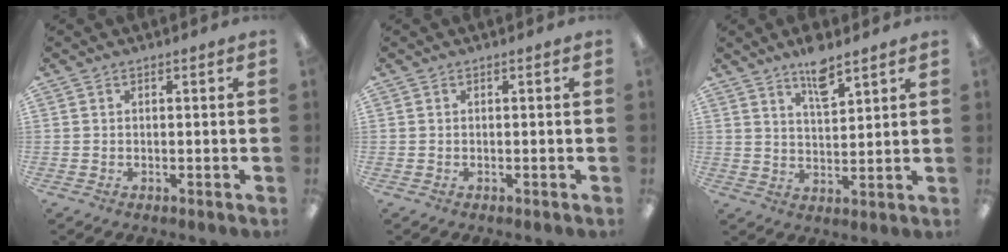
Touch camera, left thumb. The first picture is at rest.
{"total": 0.0}
{"total": 7.6, "force": [5.8, 2.4, 4.3], "torque": [-0.067, -0.030, 0.098]}